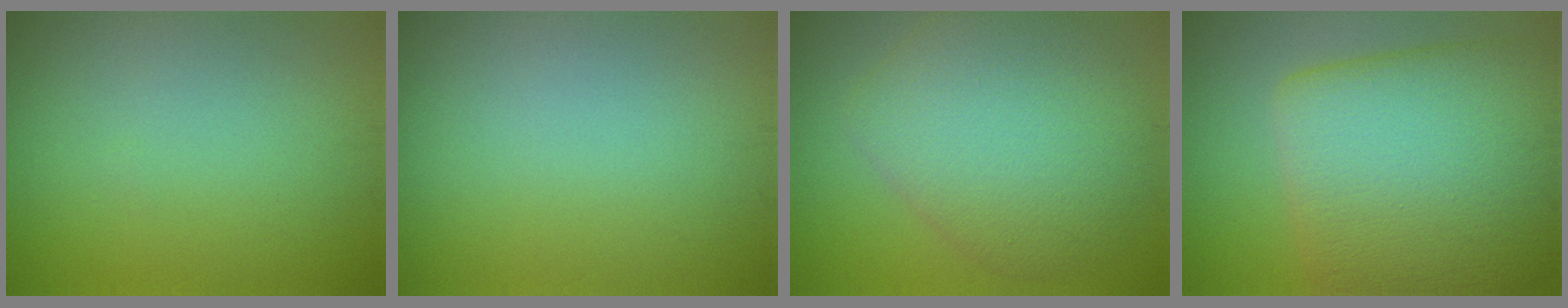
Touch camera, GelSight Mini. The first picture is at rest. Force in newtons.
{"total": 0.0}
{"total": 7.5, "press": 7.5, "slide": 0.6}
{"total": 12.2, "press": 12.2, "slide": 0.7}